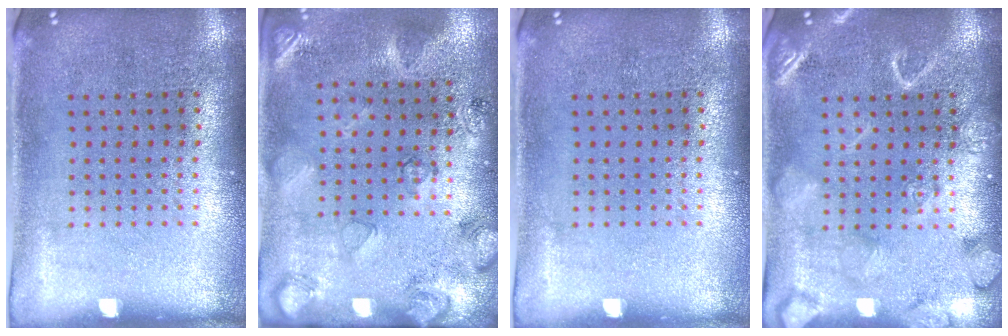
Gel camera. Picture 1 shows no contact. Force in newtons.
{"total": 2.6, "press": 1.8, "slide": 1.9}
{"total": 0.0}
{"total": 3.6, "press": 3.6, "slide": 0.5}